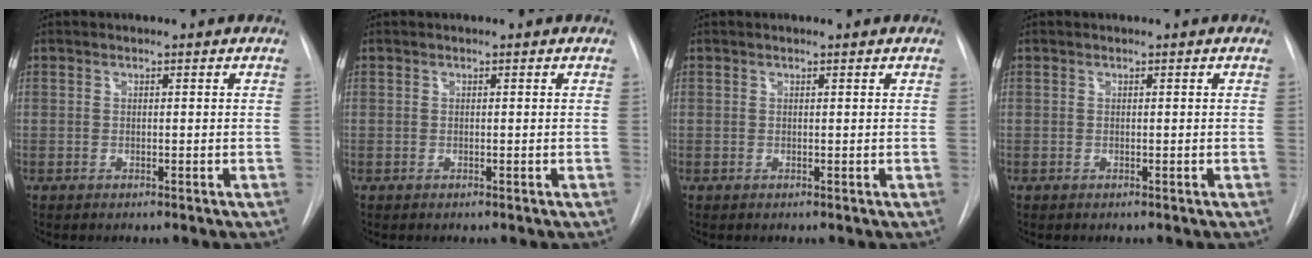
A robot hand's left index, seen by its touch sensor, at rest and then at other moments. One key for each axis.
{"total": 0.0}
{"total": 0.0}
{"total": 0.0}